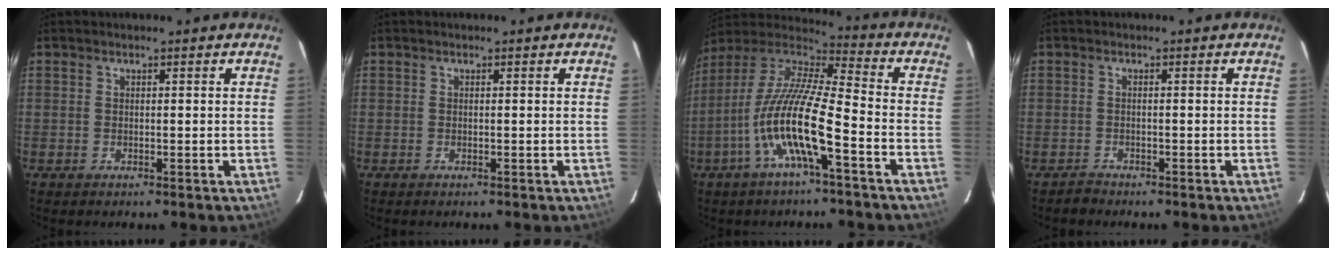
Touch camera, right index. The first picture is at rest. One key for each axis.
{"total": 0.0}
{"total": 15.7, "fx": -6.2, "fy": 2.2, "fz": 14.2, "tx": -0.266, "ty": -0.011, "tz": -0.126}
{"total": 1.4, "fx": -1.2, "fy": 0.5, "fz": -0.3, "tx": 0.001, "ty": 0.006, "tz": -0.023}